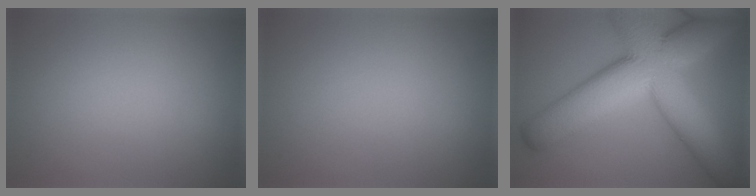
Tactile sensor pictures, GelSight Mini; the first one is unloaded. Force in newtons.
{"total": 0.0}
{"total": 14.6, "press": 14.6, "slide": 1.1}